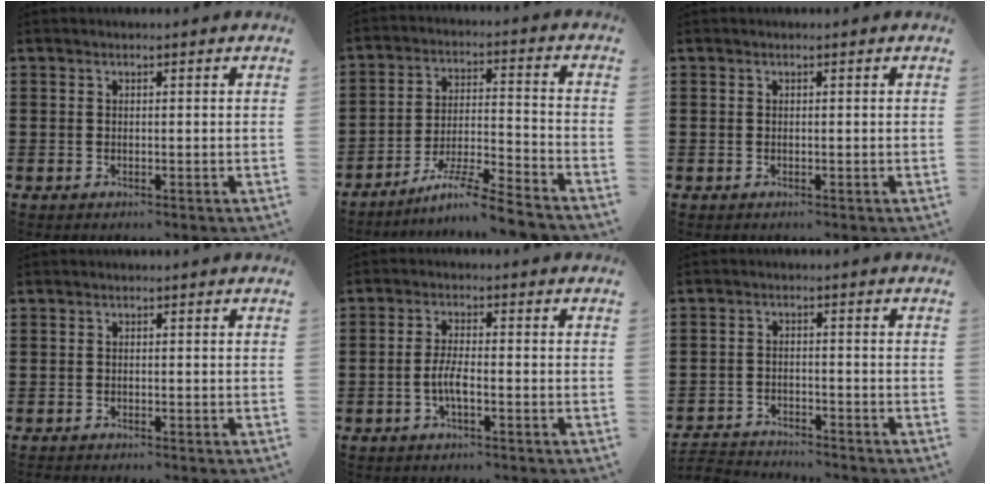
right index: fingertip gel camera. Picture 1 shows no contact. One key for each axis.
{"total": 8.3, "fx": -7.2, "fy": -0.3, "fz": 4.1, "tx": -0.075, "ty": 0.002, "tz": -0.138}
{"total": 0.0}
{"total": 0.5, "fx": -0.5, "fy": 0.0, "fz": -0.1, "tx": 0.000, "ty": 0.000, "tz": -0.012}
{"total": 3.6, "fx": -1.3, "fy": 0.7, "fz": 3.3, "tx": -0.079, "ty": -0.006, "tz": -0.030}
{"total": 2.8, "fx": -2.8, "fy": 0.2, "fz": -0.2, "tx": -0.004, "ty": -0.001, "tz": -0.062}